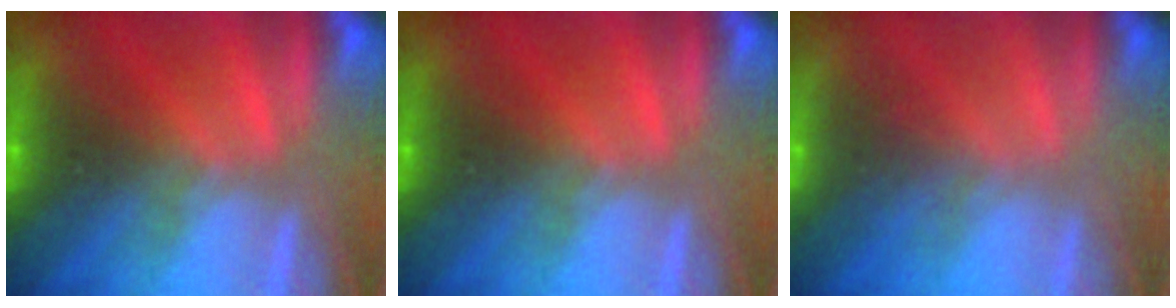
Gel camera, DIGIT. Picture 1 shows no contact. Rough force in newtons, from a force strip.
{"total": 0.0}
{"total": 2.8}